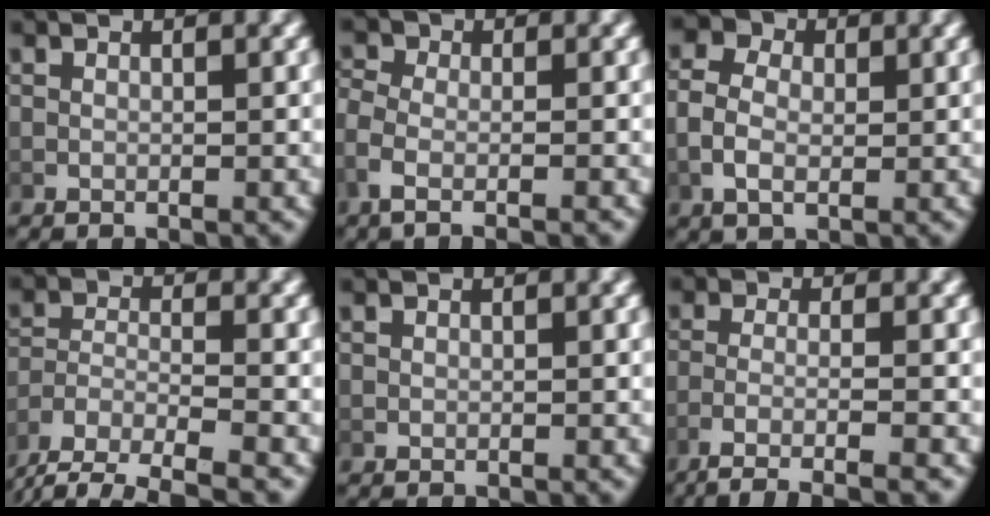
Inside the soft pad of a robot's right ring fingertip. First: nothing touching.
{"total": 3.1, "force": [-1.4, 1.6, 2.3], "torque": [-0.059, -0.005, -0.024]}
{"total": 4.5, "force": [0.4, 3.6, 2.7], "torque": [-0.051, -0.009, 0.008]}
{"total": 5.4, "force": [-3.1, 3.2, 3.1], "torque": [-0.080, -0.026, -0.044]}
{"total": 0.0}
{"total": 7.0, "force": [-5.4, 1.4, 4.1], "torque": [-0.075, -0.026, -0.069]}